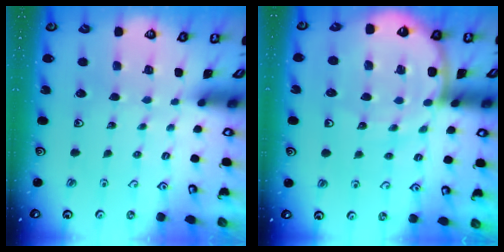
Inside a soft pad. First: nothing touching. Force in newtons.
{"total": 11.1, "press": 11.1, "slide": 1.4}